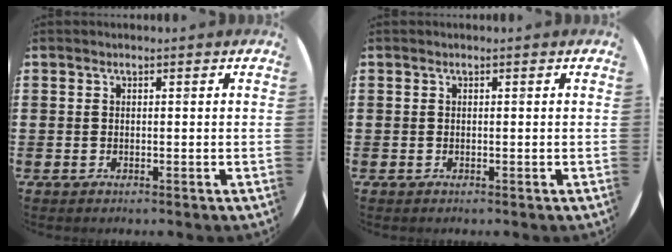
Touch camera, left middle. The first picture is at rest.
{"total": 0.0}